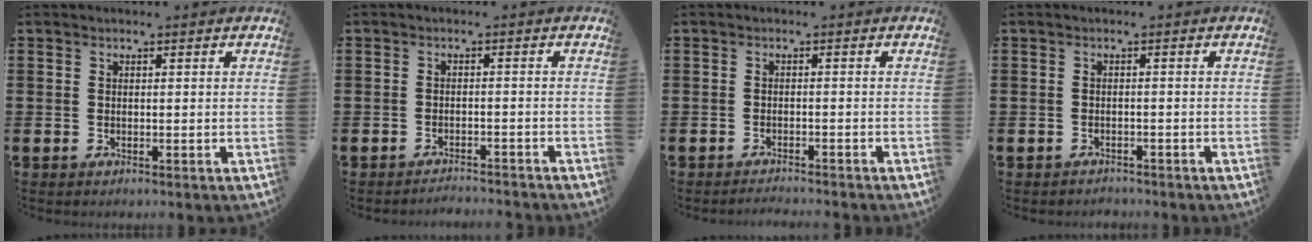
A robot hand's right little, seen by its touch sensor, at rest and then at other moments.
{"total": 1.6, "force": [-1.6, -0.1, 0.0], "torque": [-0.002, 0.005, -0.033]}
{"total": 1.2, "force": [-1.2, -0.1, 0.1], "torque": [-0.003, 0.001, -0.024]}
{"total": 0.9, "force": [-0.9, 0.2, -0.1], "torque": [-0.002, 0.002, -0.019]}